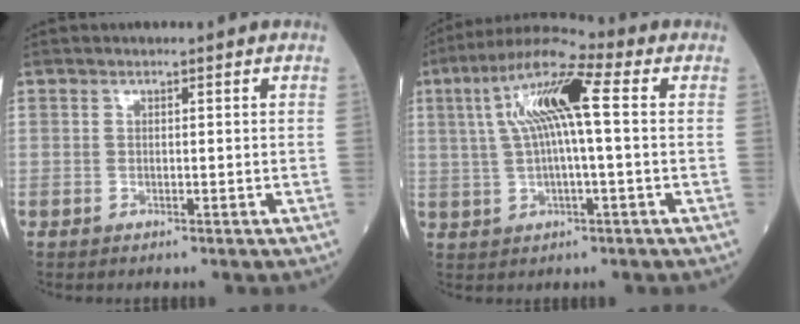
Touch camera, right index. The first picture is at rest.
{"total": 12.2, "force": [2.6, 1.5, 11.8], "torque": [-0.234, 0.032, 0.042]}